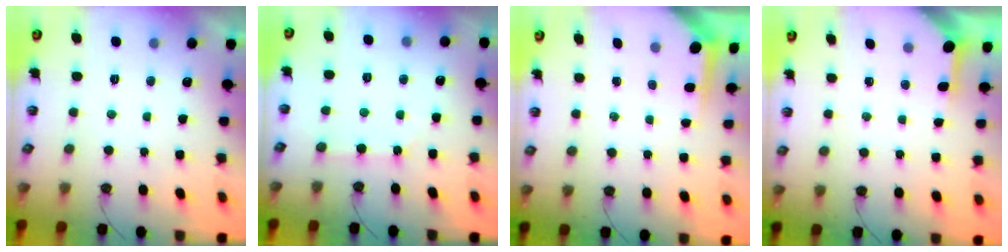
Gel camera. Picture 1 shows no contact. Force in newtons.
{"total": 1.7, "press": 1.7, "slide": 0.1}
{"total": 3.7, "press": 3.7, "slide": 0.3}
{"total": 3.5, "press": 3.5, "slide": 0.3}